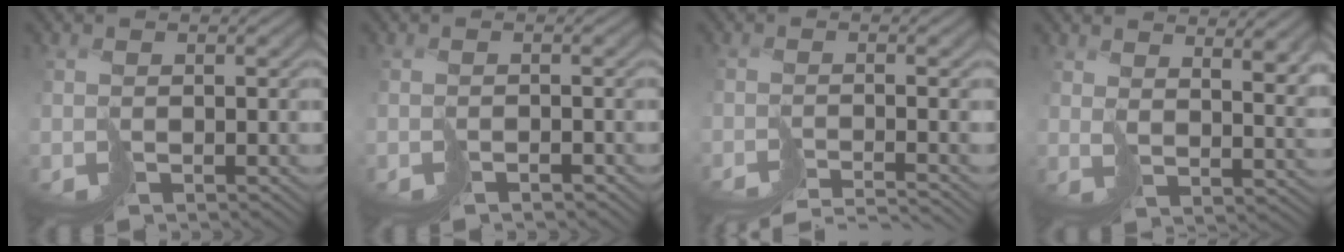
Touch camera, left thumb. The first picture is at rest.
{"total": 1.4, "force": [-1.4, 0.1, -0.2], "torque": [0.013, -0.001, -0.023]}
{"total": 5.7, "force": [-5.4, -0.7, 1.7], "torque": [-0.010, 0.001, -0.079]}
{"total": 6.5, "force": [5.2, 1.8, 3.4], "torque": [-0.068, -0.005, 0.109]}